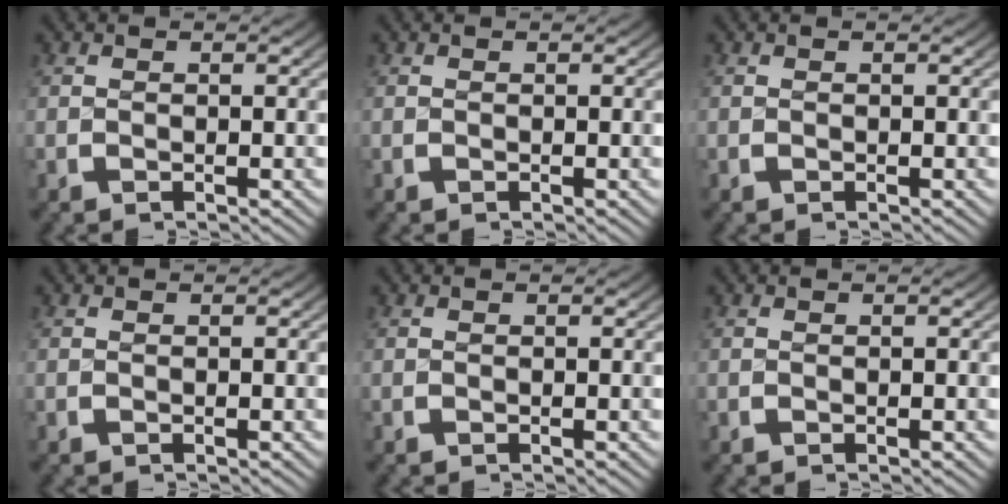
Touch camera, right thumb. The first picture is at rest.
{"total": 0.0}
{"total": 0.0}
{"total": 0.0}
{"total": 0.0}
{"total": 0.0}